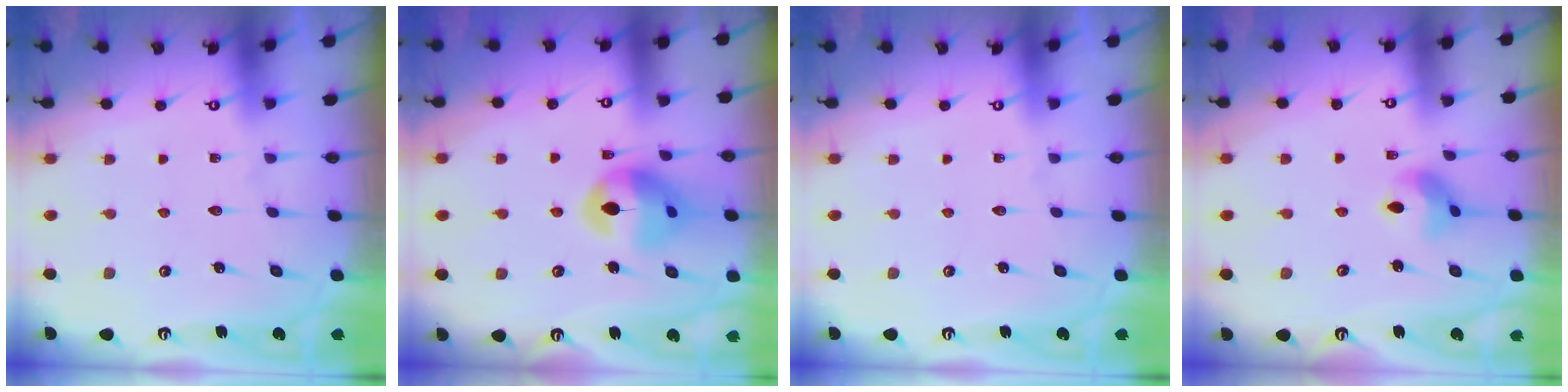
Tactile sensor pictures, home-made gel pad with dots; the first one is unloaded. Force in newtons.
{"total": 14.4, "press": 14.3, "slide": 1.7}
{"total": 0.0}
{"total": 8.5, "press": 8.5, "slide": 0.5}